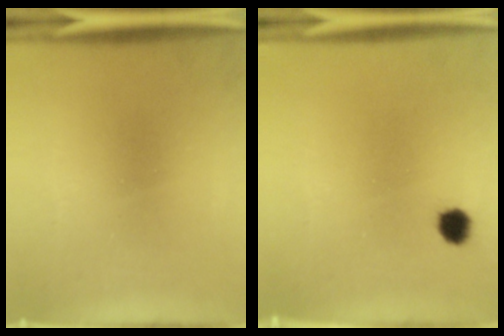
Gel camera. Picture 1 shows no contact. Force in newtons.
{"total": 2.7}